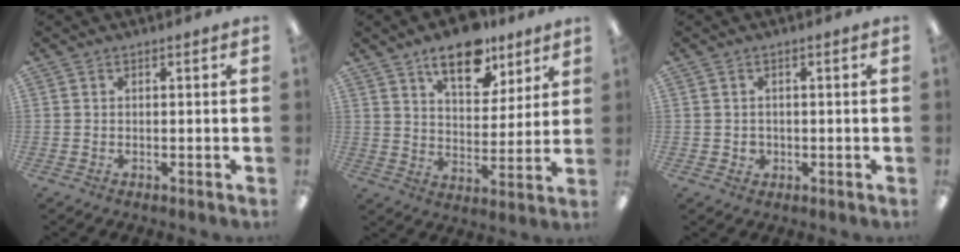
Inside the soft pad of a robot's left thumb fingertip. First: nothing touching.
{"total": 13.3, "force": [9.7, 6.3, 6.7], "torque": [-0.086, -0.053, 0.169]}
{"total": 1.8, "force": [0.2, 1.7, 0.6], "torque": [-0.013, 0.003, 0.000]}